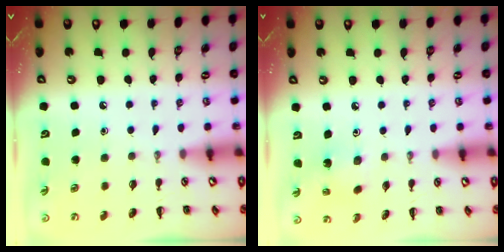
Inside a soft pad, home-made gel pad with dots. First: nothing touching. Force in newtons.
{"total": 1.8, "press": 1.7, "slide": 0.8}